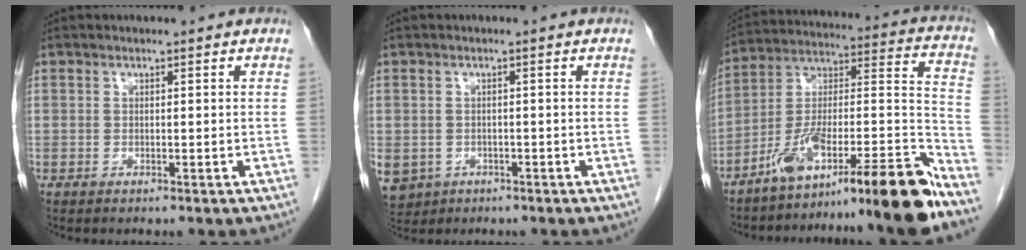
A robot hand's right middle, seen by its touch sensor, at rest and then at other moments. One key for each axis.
{"total": 8.5, "fx": -3.6, "fy": 7.2, "fz": 2.8, "tx": -0.087, "ty": -0.001, "tz": -0.049}
{"total": 22.5, "fx": -16.8, "fy": 0.6, "fz": 15.0, "tx": -0.202, "ty": 0.016, "tz": -0.281}